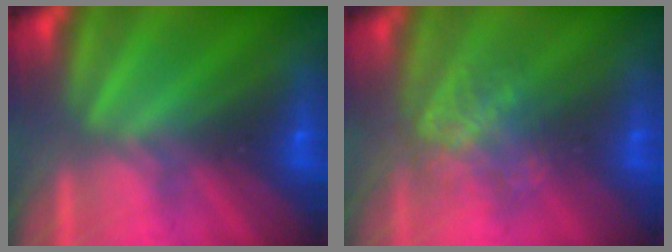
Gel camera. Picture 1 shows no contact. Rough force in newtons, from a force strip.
{"total": 4.4}